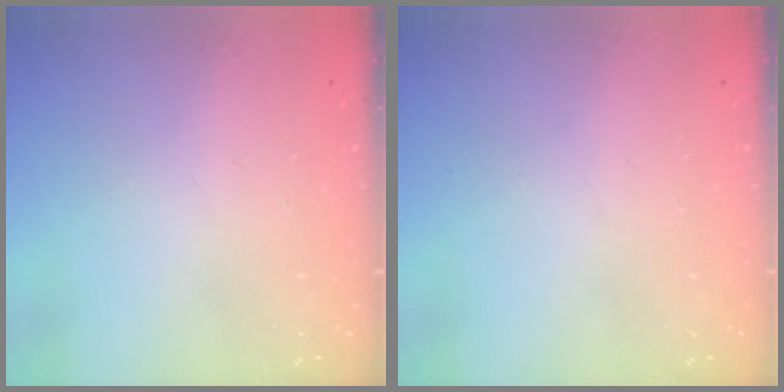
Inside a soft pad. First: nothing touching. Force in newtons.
{"total": 0.0}